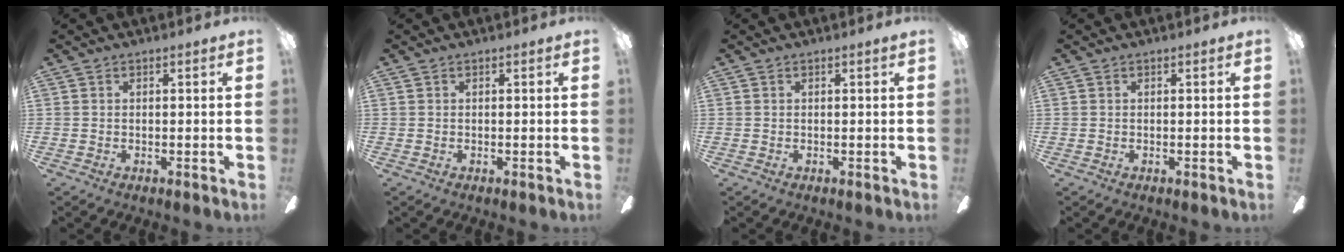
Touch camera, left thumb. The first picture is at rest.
{"total": 0.0}
{"total": 0.0}
{"total": 0.0}